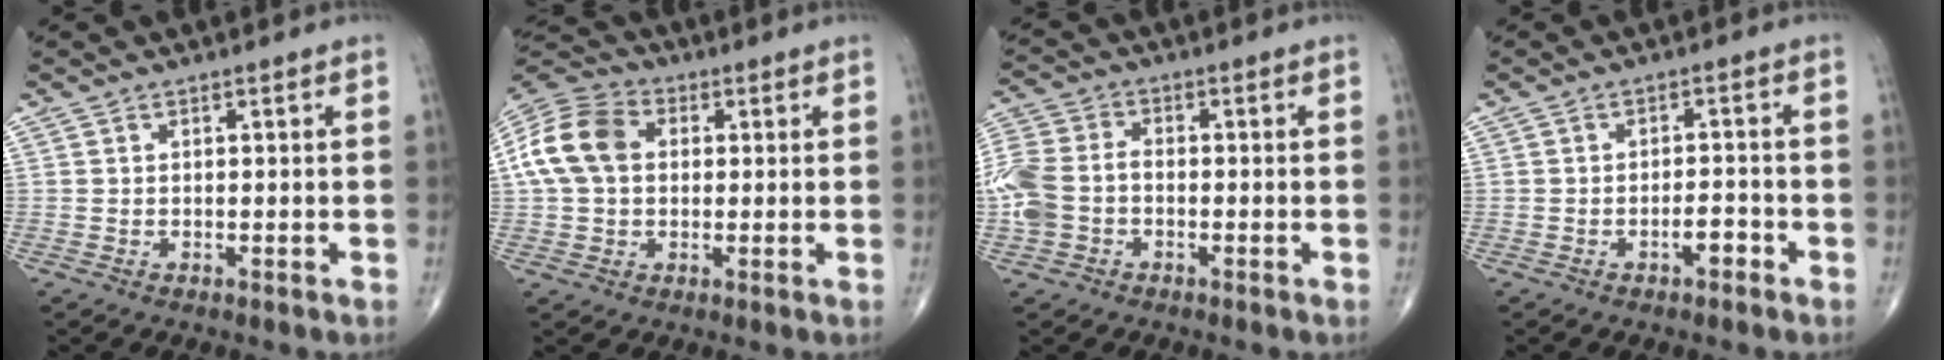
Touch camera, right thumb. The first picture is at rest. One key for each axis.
{"total": 13.2, "fx": 1.9, "fy": 9.6, "fz": 8.9, "tx": -0.171, "ty": 0.028, "tz": 0.026}
{"total": 9.8, "fx": -2.1, "fy": 7.1, "fz": 6.4, "tx": -0.157, "ty": 0.025, "tz": -0.049}
{"total": 3.0, "fx": -1.7, "fy": 1.2, "fz": 2.2, "tx": -0.029, "ty": 0.014, "tz": -0.028}